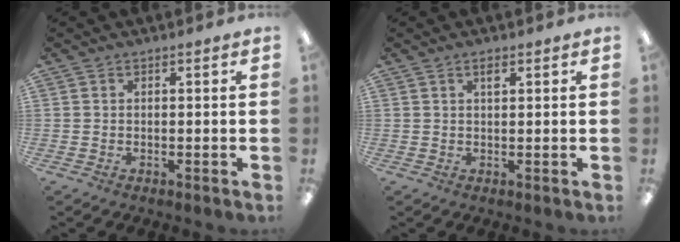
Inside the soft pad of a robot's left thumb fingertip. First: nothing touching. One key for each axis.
{"total": 1.8, "fx": 0.9, "fy": 0.8, "fz": 1.3, "tx": -0.029, "ty": 0.003, "tz": 0.016}